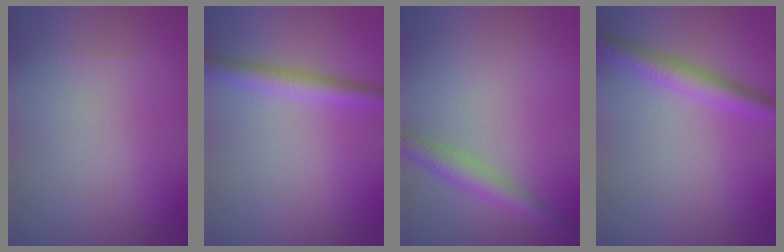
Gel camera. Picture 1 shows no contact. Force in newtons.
{"total": 2.5, "press": 2.5, "slide": 0.0}
{"total": 2.8, "press": 2.8, "slide": 0.2}
{"total": 2.8, "press": 2.8, "slide": 0.1}